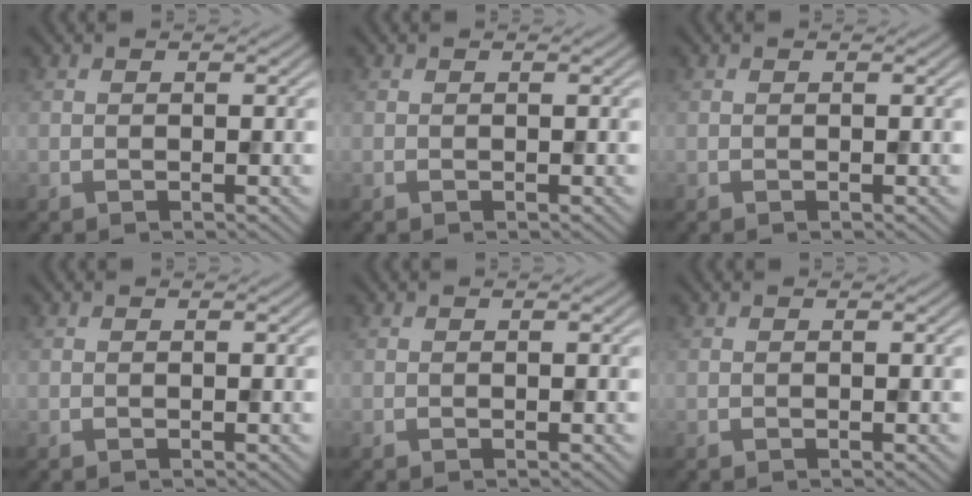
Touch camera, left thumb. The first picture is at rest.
{"total": 0.0}
{"total": 0.0}
{"total": 0.0}
{"total": 0.0}
{"total": 0.0}